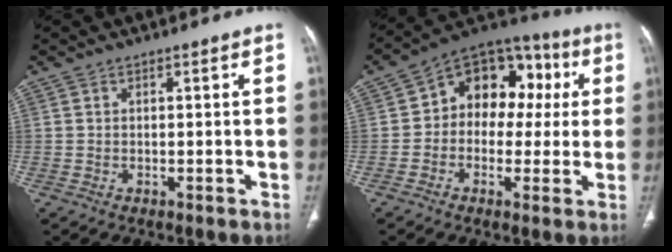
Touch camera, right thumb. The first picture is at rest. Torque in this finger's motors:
{"motor_torque": [-0.71, 0.65, 0.08, -0.21, 0.03]}